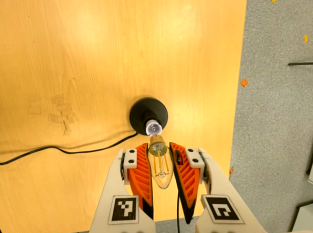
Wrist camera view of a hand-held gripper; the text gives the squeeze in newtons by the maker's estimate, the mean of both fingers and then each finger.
{"total": 21.3, "left": 23.1, "right": 19.5}